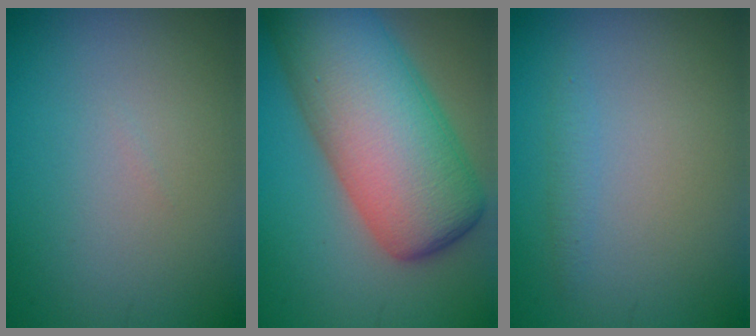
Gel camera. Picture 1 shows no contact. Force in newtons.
{"total": 13.2, "press": 13.2, "slide": 0.4}
{"total": 0.9, "press": 0.9, "slide": 0.0}